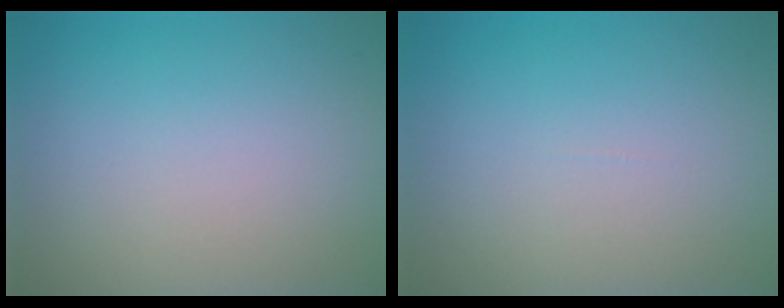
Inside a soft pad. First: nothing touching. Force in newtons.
{"total": 0.0}